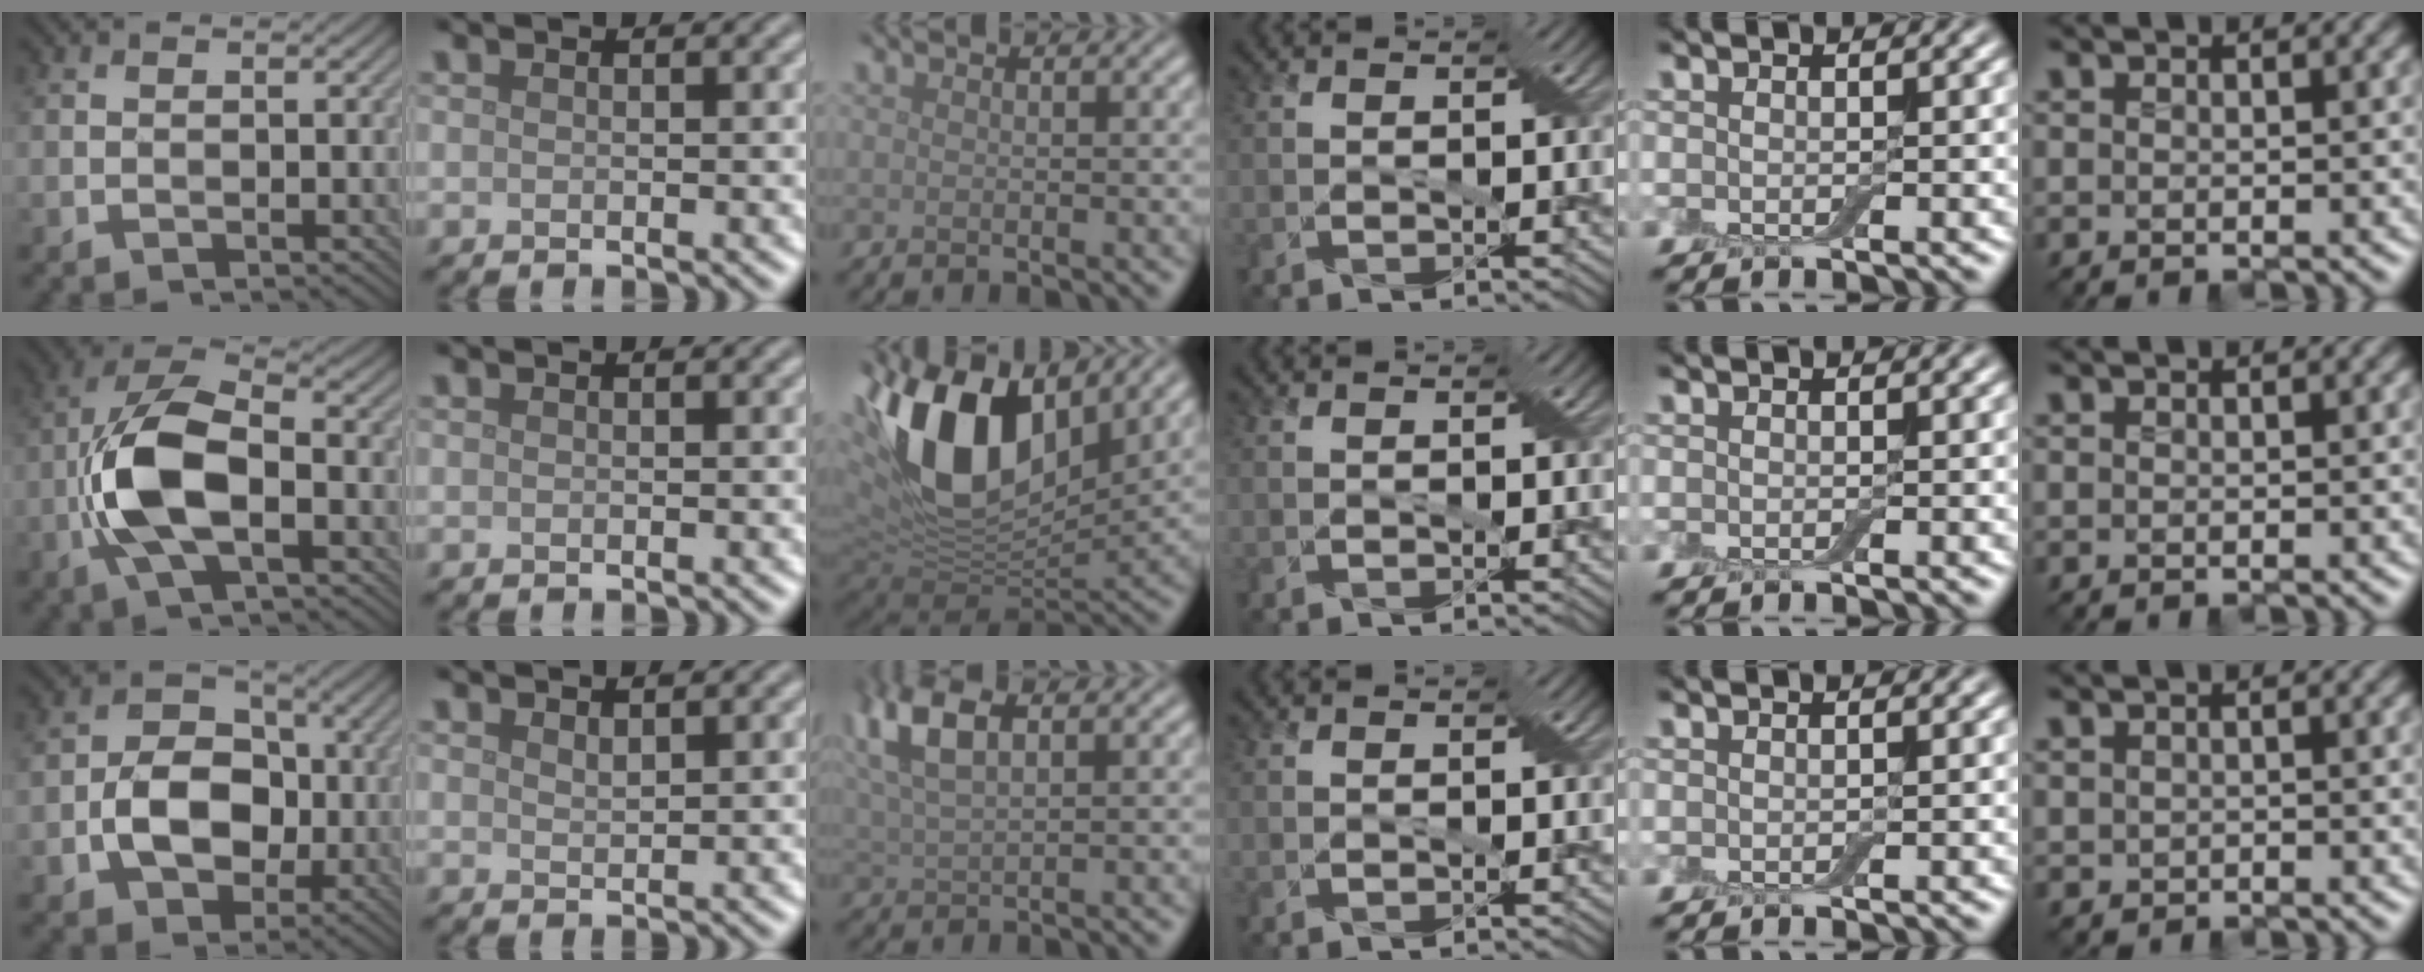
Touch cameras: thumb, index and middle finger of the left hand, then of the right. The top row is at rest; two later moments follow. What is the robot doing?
{"motion": "cut", "object": "cling film"}